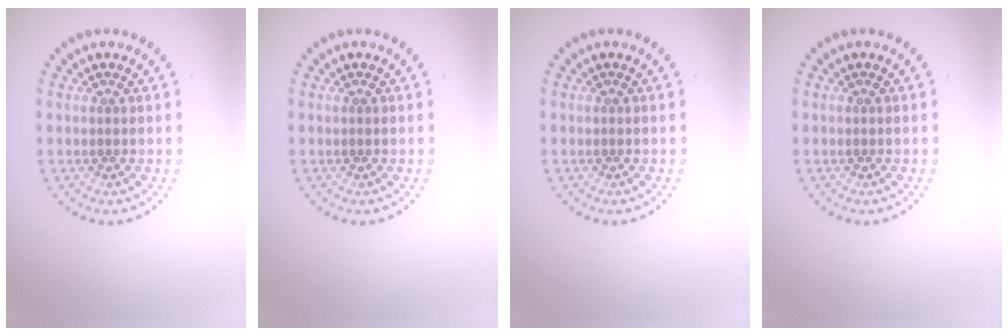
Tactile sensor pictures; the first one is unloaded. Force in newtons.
{"total": 0.0}
{"total": 0.0}
{"total": 0.0}